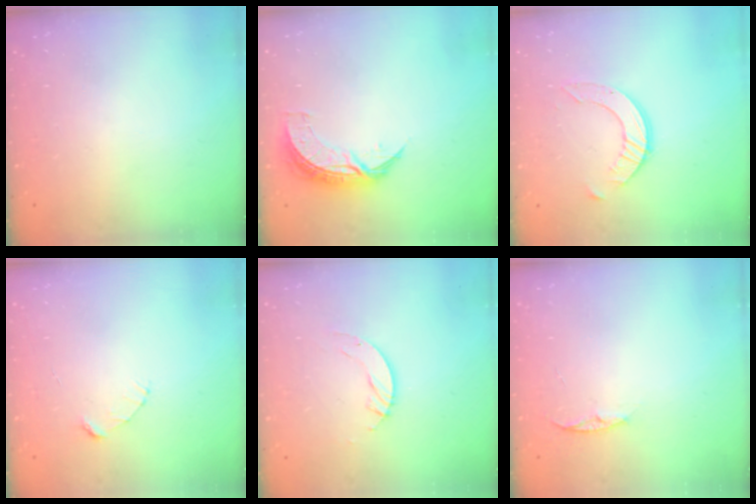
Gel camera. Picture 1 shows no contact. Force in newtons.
{"total": 7.9, "press": 7.9, "slide": 0.1}
{"total": 8.0, "press": 7.9, "slide": 0.8}
{"total": 2.7, "press": 2.7, "slide": 0.3}
{"total": 4.0, "press": 4.0, "slide": 0.3}
{"total": 4.5, "press": 4.5, "slide": 0.6}